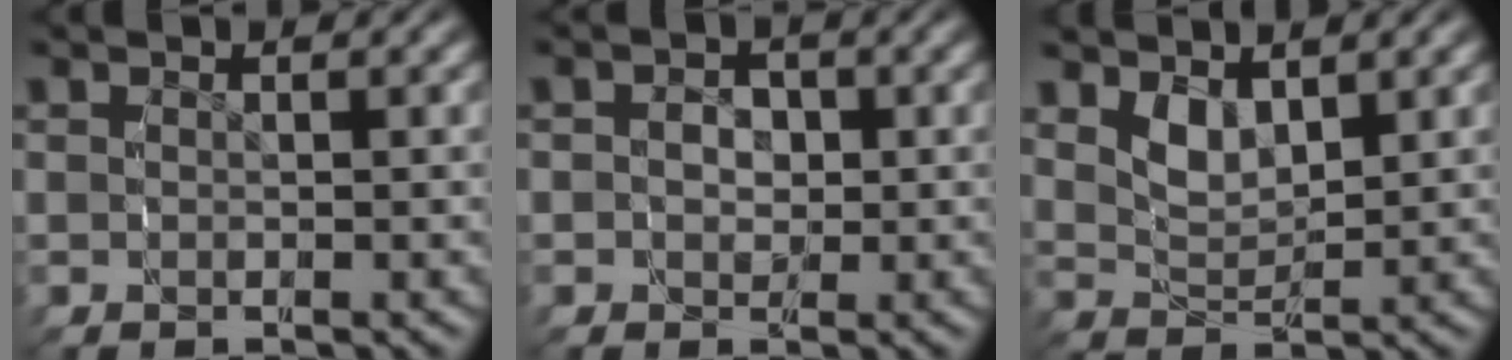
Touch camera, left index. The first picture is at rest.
{"total": 2.8, "force": [-0.4, 2.5, 1.3], "torque": [-0.033, -0.014, -0.005]}
{"total": 3.3, "force": [1.5, 2.0, 2.1], "torque": [-0.049, -0.010, 0.026]}